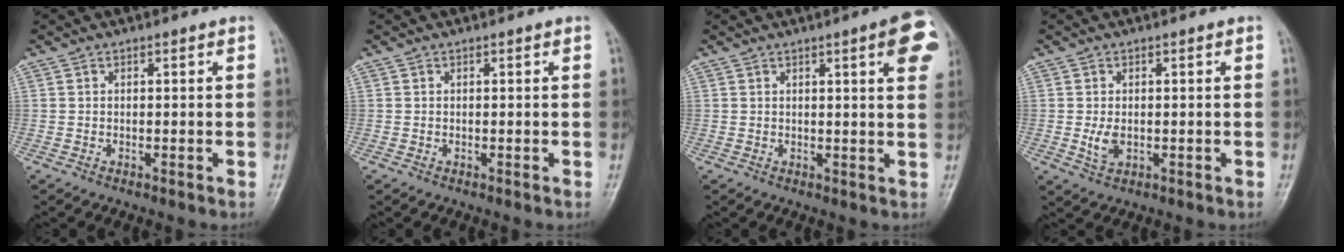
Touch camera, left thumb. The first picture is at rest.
{"total": 0.0}
{"total": 8.0, "force": [3.4, 1.3, 7.1], "torque": [-0.074, -0.005, 0.034]}
{"total": 2.8, "force": [-0.4, 1.9, 2.1], "torque": [-0.038, -0.003, -0.003]}